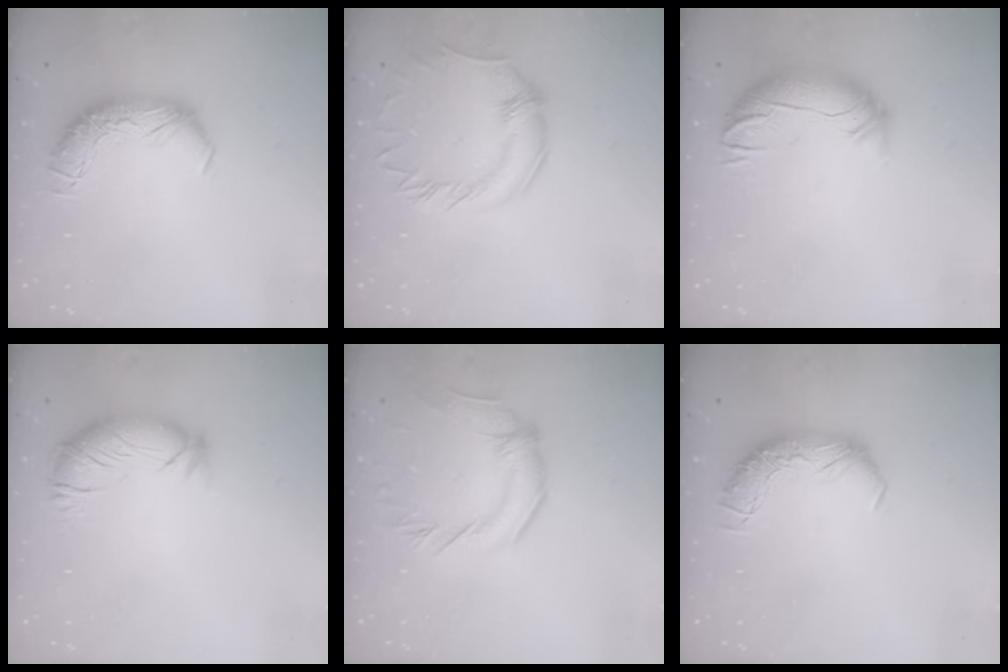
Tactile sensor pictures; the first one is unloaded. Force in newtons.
{"total": 1.5, "press": 1.3, "slide": 0.6}
{"total": 3.4, "press": 2.1, "slide": 2.6}
{"total": 2.8, "press": 2.0, "slide": 1.9}
{"total": 0.8, "press": 0.6, "slide": 0.5}
{"total": 0.0}